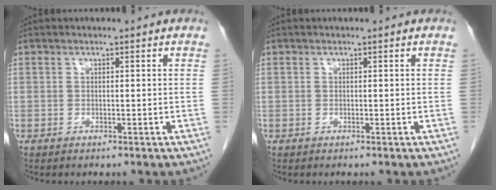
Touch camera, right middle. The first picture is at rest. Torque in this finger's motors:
{"motor_torque": [-0.02, -0.02, 0.00, 0.00]}